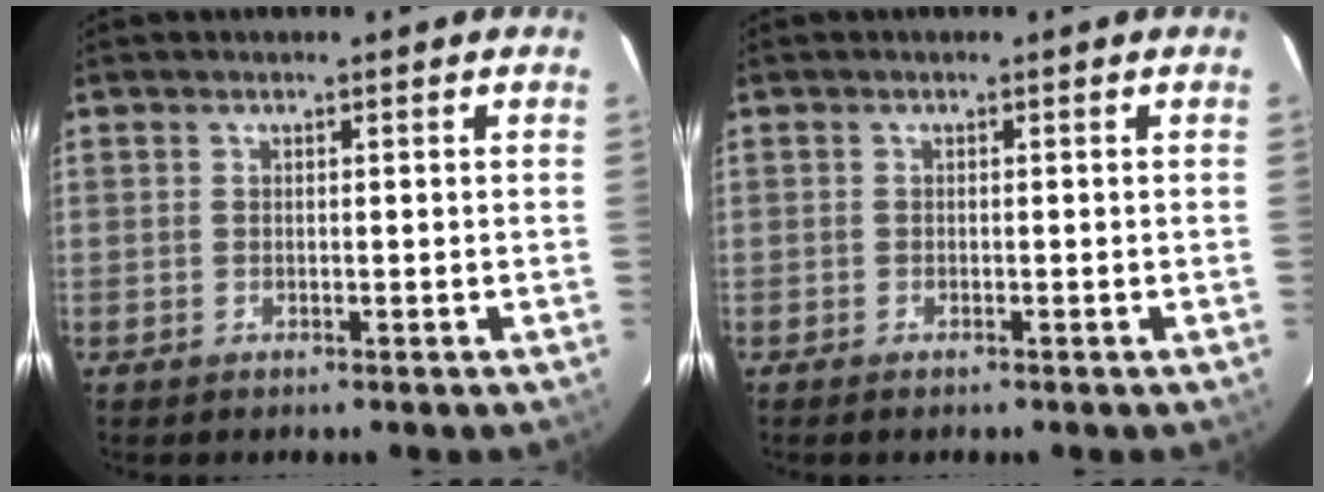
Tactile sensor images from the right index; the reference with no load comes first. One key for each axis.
{"total": 0.6, "fx": -0.5, "fy": 0.1, "fz": 0.3, "tx": -0.006, "ty": -0.002, "tz": -0.011}